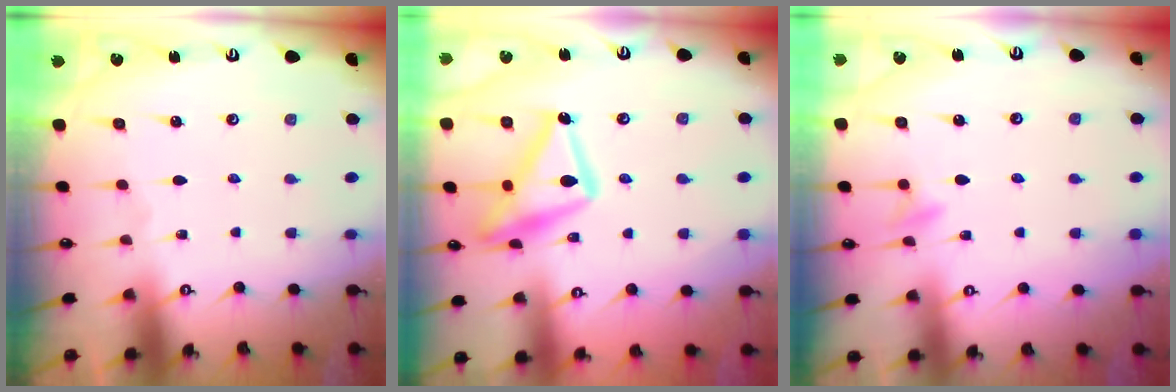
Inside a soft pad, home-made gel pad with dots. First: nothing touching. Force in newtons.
{"total": 18.9, "press": 18.9, "slide": 1.2}
{"total": 5.6, "press": 5.6, "slide": 0.7}